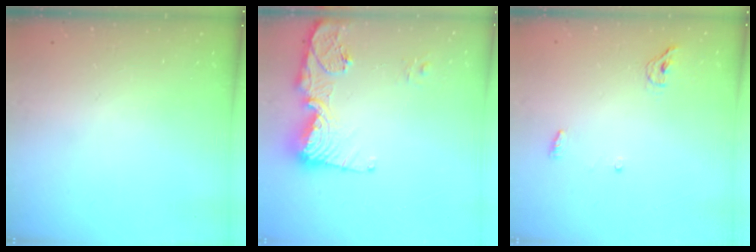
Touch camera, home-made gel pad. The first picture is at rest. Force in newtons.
{"total": 14.0, "press": 13.9, "slide": 1.5}
{"total": 4.4, "press": 4.3, "slide": 1.1}